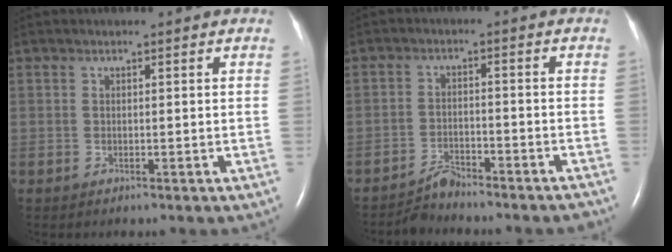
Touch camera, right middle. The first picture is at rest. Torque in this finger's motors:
{"motor_torque": [-0.36, -0.09, 0.00, 0.00]}